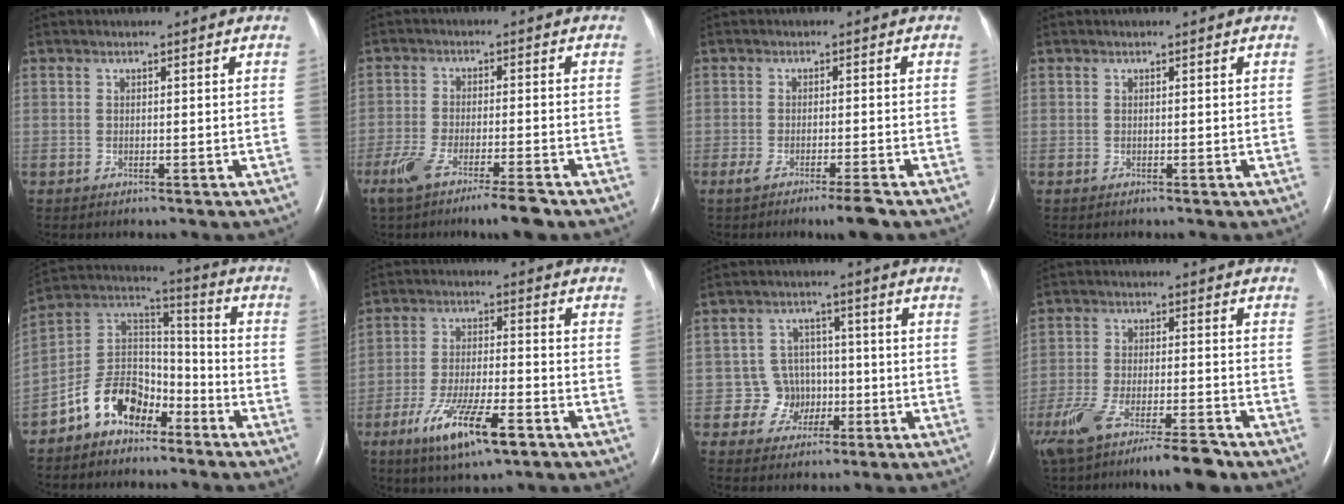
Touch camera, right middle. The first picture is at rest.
{"total": 9.4, "force": [-6.7, 0.8, 6.5], "torque": [-0.116, -0.019, -0.110]}
{"total": 4.0, "force": [-2.8, -0.4, 2.8], "torque": [-0.054, -0.011, -0.051]}
{"total": 0.0}
{"total": 10.7, "force": [-7.1, 6.2, 5.0], "torque": [-0.106, 0.039, -0.139]}
{"total": 11.6, "force": [-6.4, 2.3, 9.4], "torque": [-0.181, -0.019, -0.108]}
{"total": 5.3, "force": [-1.4, 5.1, 0.1], "torque": [0.009, 0.017, -0.018]}
{"total": 13.5, "force": [-10.1, 2.0, 8.7], "torque": [-0.172, -0.025, -0.172]}